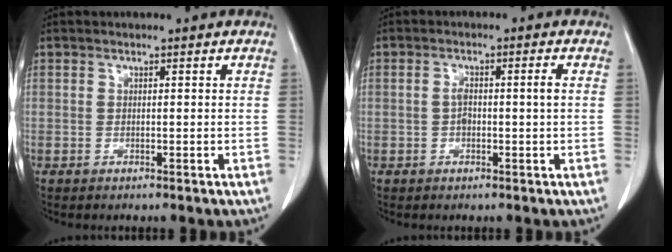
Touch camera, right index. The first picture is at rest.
{"total": 3.0, "force": [-0.1, 0.4, 3.0], "torque": [-0.060, 0.007, -0.001]}